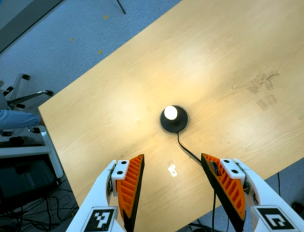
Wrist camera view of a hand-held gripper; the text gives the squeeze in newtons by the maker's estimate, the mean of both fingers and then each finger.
{"total": 0.0}